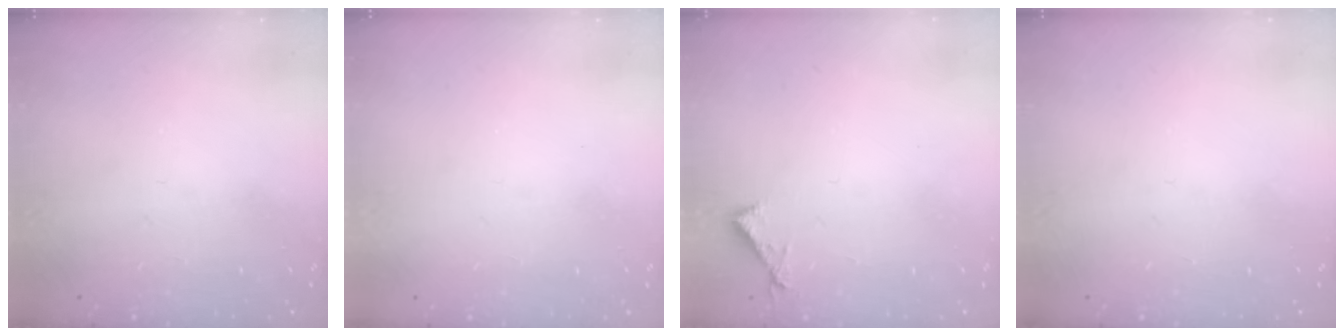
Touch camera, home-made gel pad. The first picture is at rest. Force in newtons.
{"total": 1.5, "press": 1.5, "slide": 0.1}
{"total": 4.2, "press": 4.2, "slide": 0.4}
{"total": 0.0}